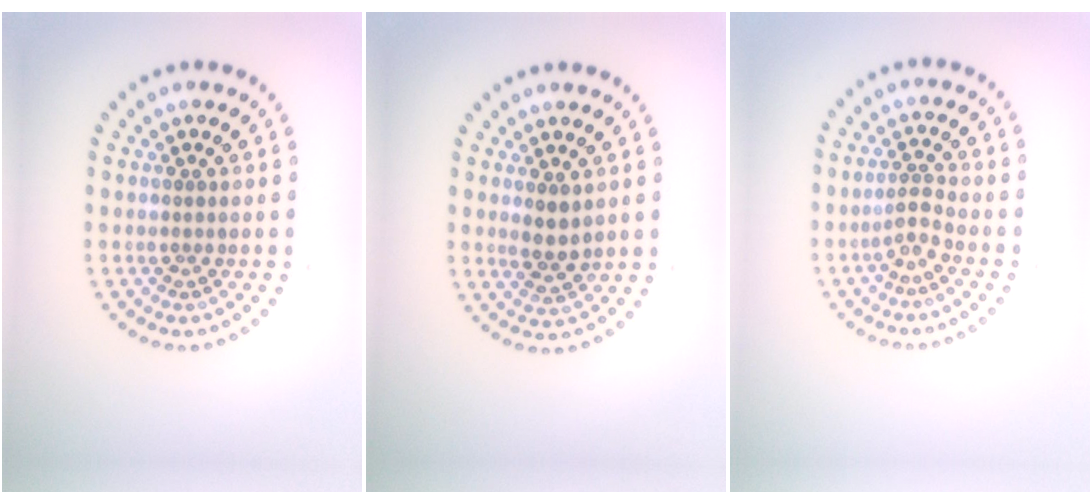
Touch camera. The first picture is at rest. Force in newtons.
{"total": 2.2, "press": 2.1, "slide": 0.6}
{"total": 2.0, "press": 1.4, "slide": 1.4}